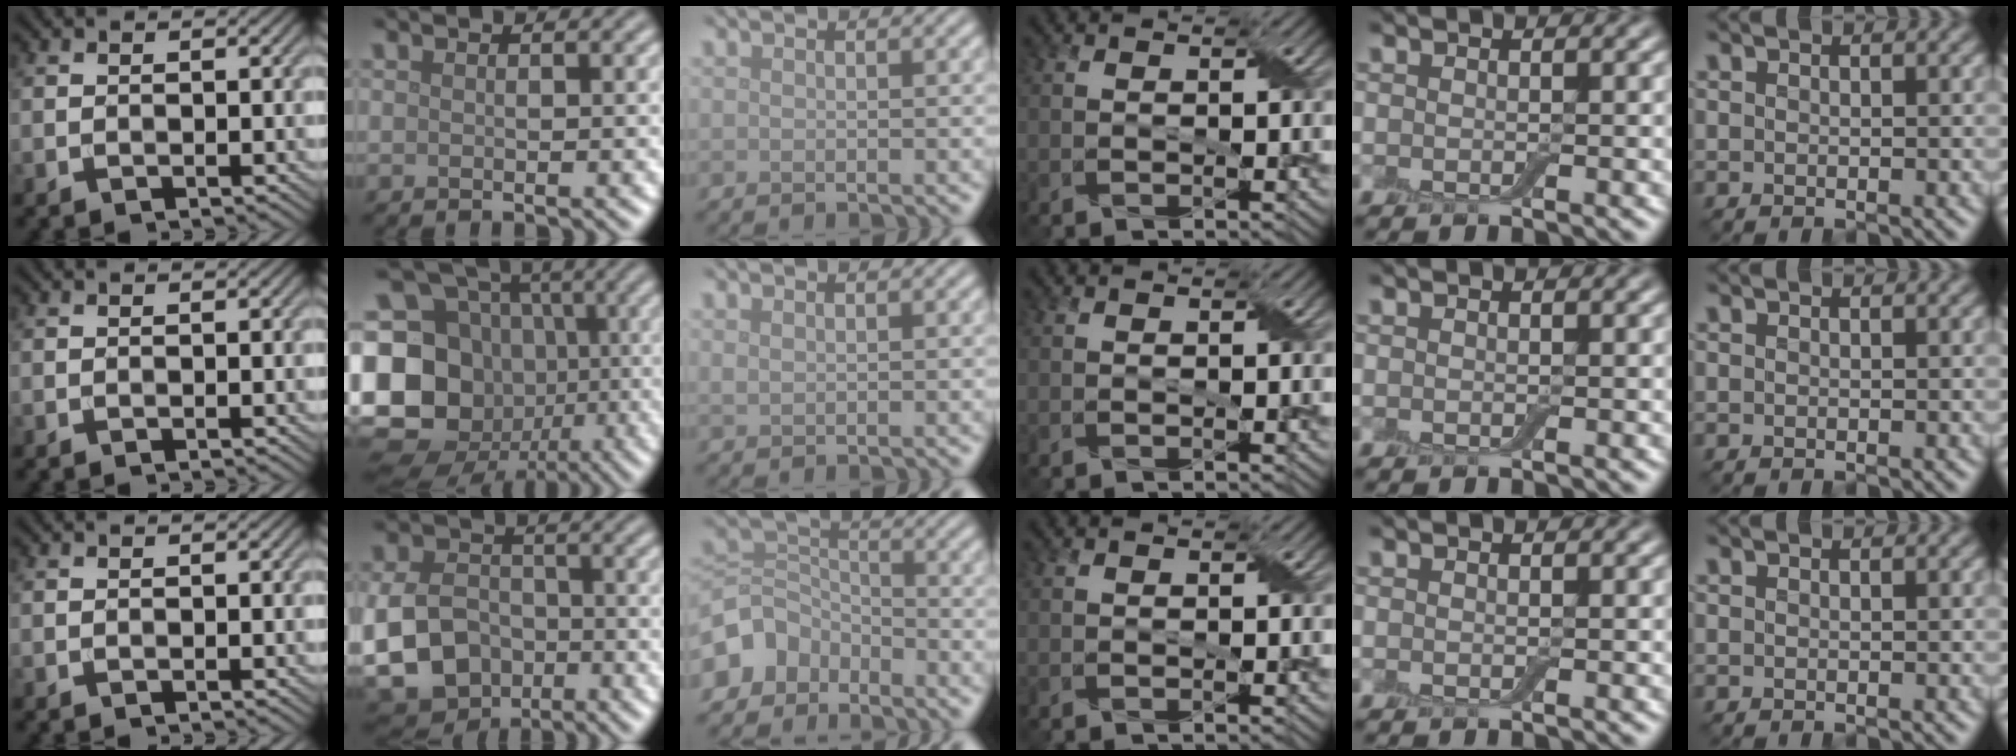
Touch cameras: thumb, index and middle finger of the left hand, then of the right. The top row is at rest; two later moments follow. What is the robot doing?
{"motion": "fold", "object": "aluminum foil"}